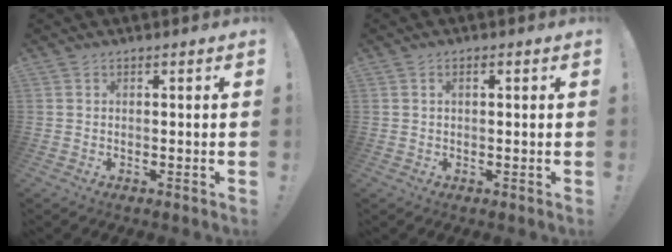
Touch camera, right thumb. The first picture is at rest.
{"total": 1.4, "force": [0.3, 0.6, 1.2], "torque": [-0.017, 0.001, 0.002]}